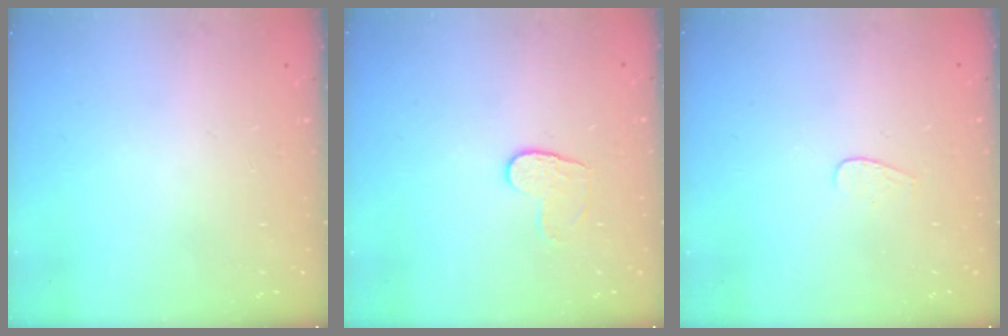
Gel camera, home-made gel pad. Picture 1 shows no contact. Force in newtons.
{"total": 5.8, "press": 5.7, "slide": 0.5}
{"total": 3.5, "press": 3.5, "slide": 0.3}